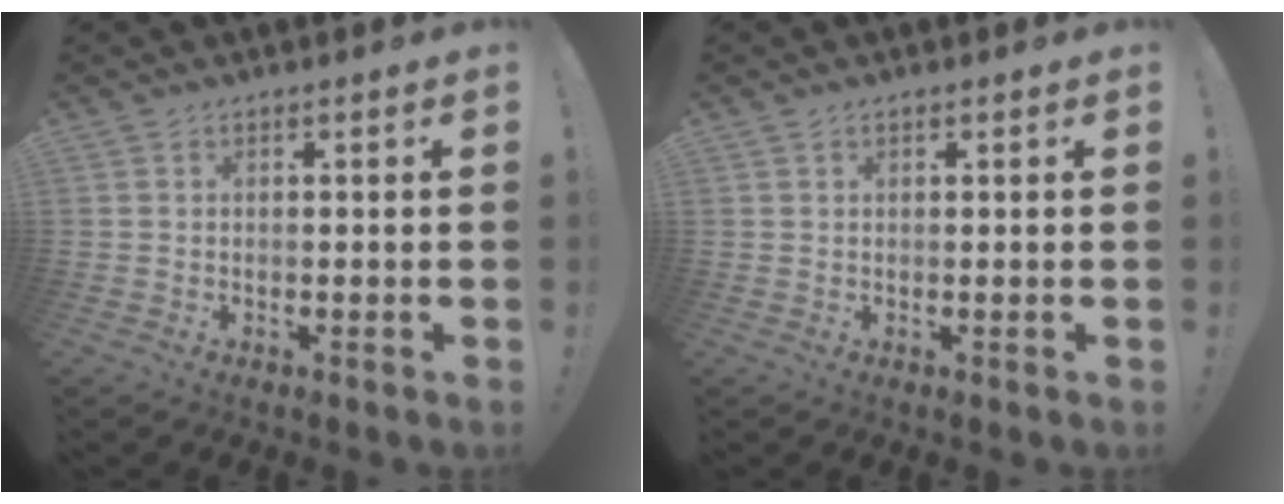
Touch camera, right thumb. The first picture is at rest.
{"total": 0.7, "force": [0.5, 0.3, 0.3], "torque": [-0.004, 0.000, 0.010]}